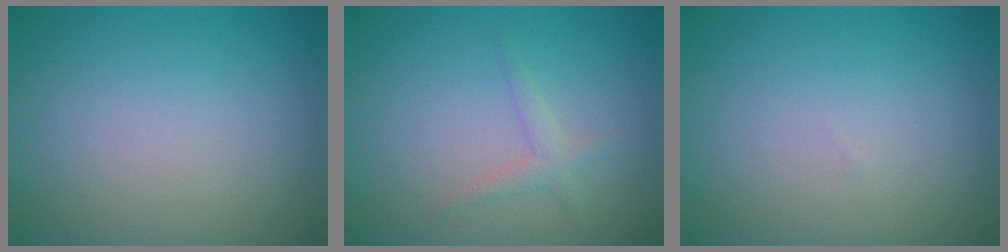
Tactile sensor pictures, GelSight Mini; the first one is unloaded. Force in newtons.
{"total": 1.2, "press": 1.2, "slide": 0.0}
{"total": 0.0}